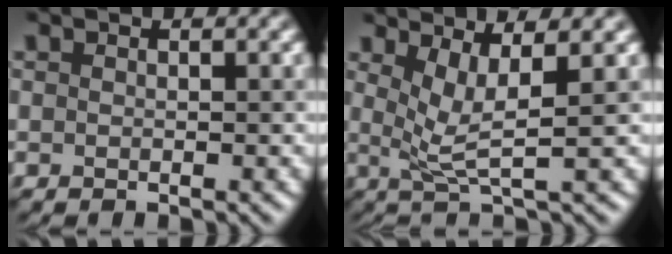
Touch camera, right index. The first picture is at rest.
{"total": 3.7, "force": [1.0, 0.7, 3.5], "torque": [-0.062, 0.001, 0.022]}